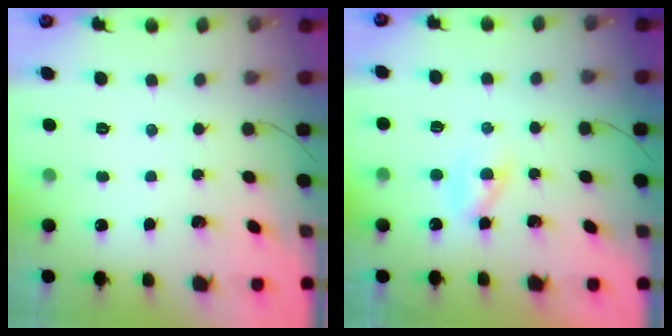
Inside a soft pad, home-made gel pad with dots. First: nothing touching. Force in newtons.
{"total": 1.7, "press": 1.5, "slide": 0.7}